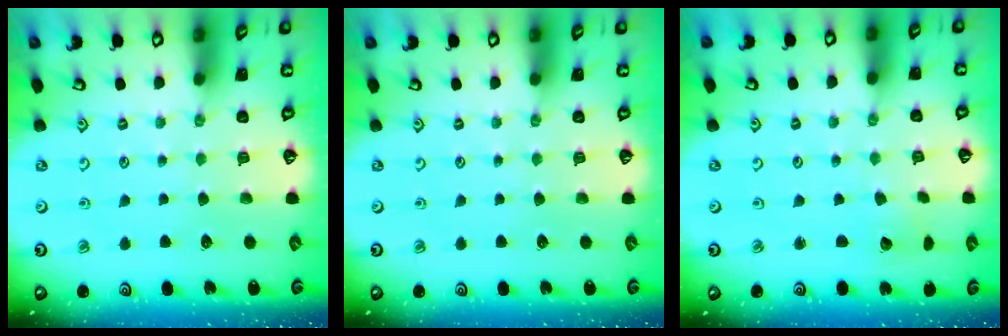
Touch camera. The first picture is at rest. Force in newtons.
{"total": 0.0}
{"total": 2.4, "press": 2.4, "slide": 0.2}